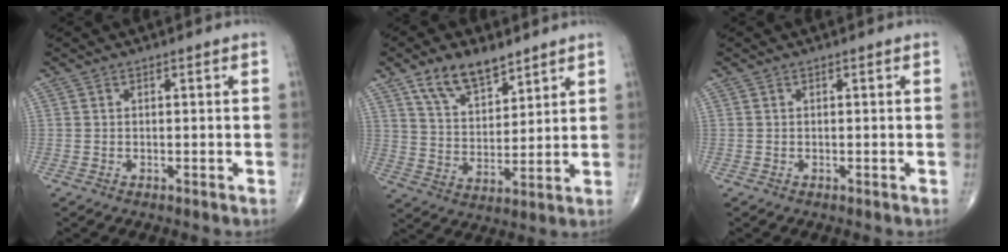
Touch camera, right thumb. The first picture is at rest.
{"total": 11.0, "force": [7.4, 5.4, 6.1], "torque": [-0.087, -0.042, 0.141]}
{"total": 0.0}